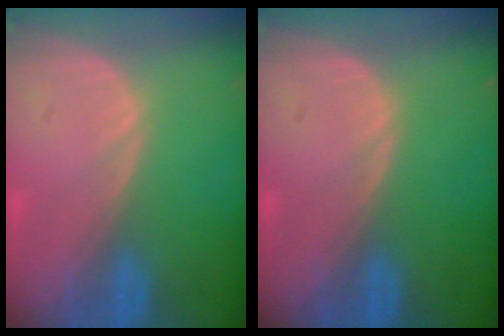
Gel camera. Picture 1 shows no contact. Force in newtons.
{"total": 0.0}